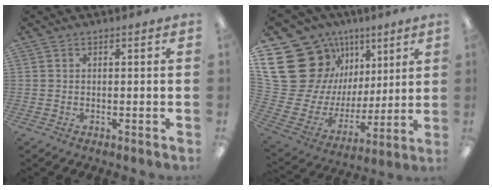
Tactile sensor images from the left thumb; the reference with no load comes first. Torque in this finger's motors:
{"motor_torque": [0.50, 0.90, 1.35, -1.42, 0.72]}